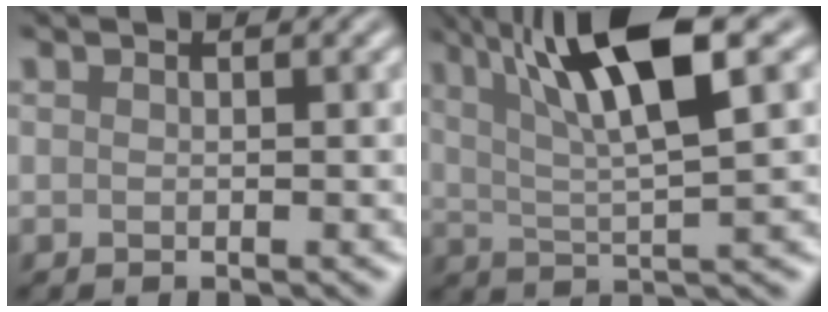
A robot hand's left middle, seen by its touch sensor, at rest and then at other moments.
{"total": 8.9, "force": [3.8, 1.9, 7.8], "torque": [-0.131, 0.015, 0.074]}